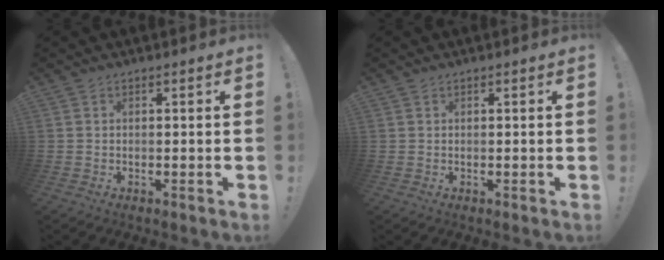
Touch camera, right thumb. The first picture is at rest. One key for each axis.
{"total": 0.0}